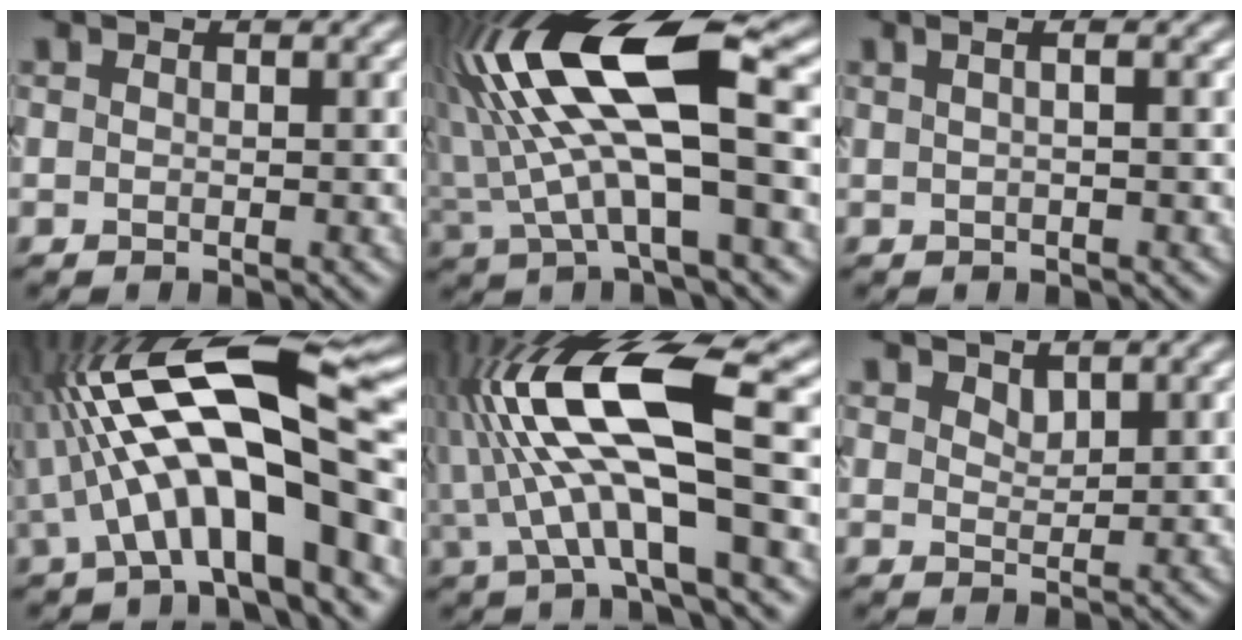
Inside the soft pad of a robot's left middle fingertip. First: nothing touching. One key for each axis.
{"total": 13.9, "fx": 2.5, "fy": 5.0, "fz": 12.7, "tx": -0.251, "ty": 0.016, "tz": 0.039}
{"total": 1.7, "fx": 0.5, "fy": 0.5, "fz": 1.5, "tx": -0.020, "ty": 0.000, "tz": -0.002}
{"total": 14.2, "fx": -0.4, "fy": 4.3, "fz": 13.5, "tx": -0.223, "ty": 0.025, "tz": -0.014}
{"total": 11.3, "fx": 0.8, "fy": 3.3, "fz": 10.8, "tx": -0.203, "ty": 0.021, "tz": 0.009}
{"total": 1.2, "fx": 1.1, "fy": 0.4, "fz": 0.3, "tx": -0.009, "ty": -0.001, "tz": 0.023}